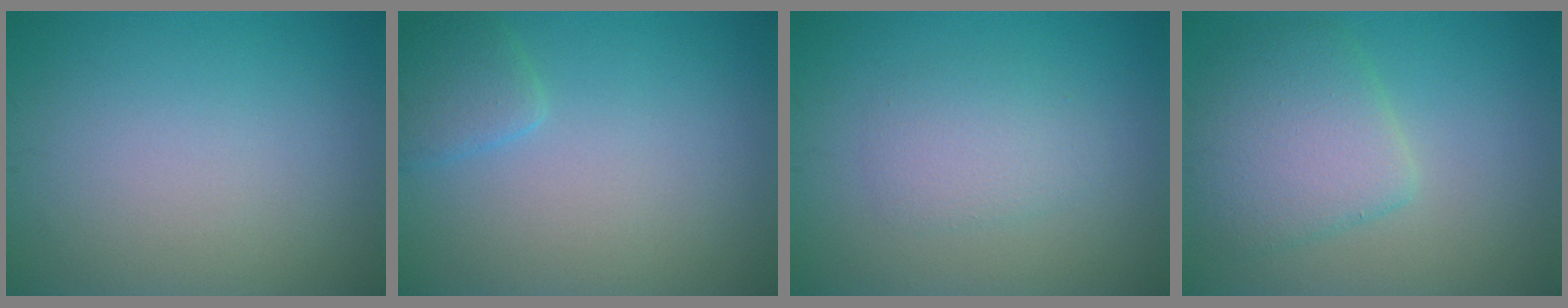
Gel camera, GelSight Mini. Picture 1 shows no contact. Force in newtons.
{"total": 2.0, "press": 2.0, "slide": 0.1}
{"total": 2.4, "press": 2.4, "slide": 0.2}
{"total": 5.2, "press": 5.2, "slide": 0.2}